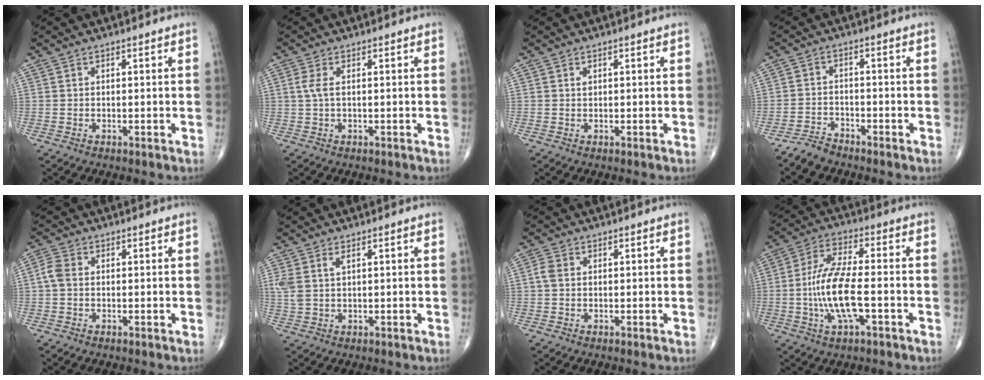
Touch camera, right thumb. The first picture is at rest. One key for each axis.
{"total": 2.3, "fx": 0.4, "fy": 0.8, "fz": 2.1, "tx": -0.058, "ty": 0.006, "tz": 0.009}
{"total": 0.5, "fx": 0.2, "fy": 0.3, "fz": 0.3, "tx": -0.003, "ty": 0.001, "tz": 0.004}
{"total": 3.3, "fx": -3.1, "fy": 1.0, "fz": 0.4, "tx": -0.009, "ty": 0.005, "tz": -0.063}
{"total": 2.9, "fx": 0.0, "fy": 2.1, "fz": 2.0, "tx": -0.047, "ty": 0.008, "tz": -0.006}
{"total": 3.6, "fx": 1.4, "fy": 1.7, "fz": 2.8, "tx": -0.075, "ty": 0.007, "tz": 0.036}
{"total": 2.0, "fx": 0.1, "fy": 1.5, "fz": 1.4, "tx": -0.032, "ty": 0.006, "tz": 0.001}
{"total": 12.5, "fx": -2.7, "fy": 4.2, "fz": 11.4, "tx": -0.238, "ty": 0.020, "tz": -0.051}